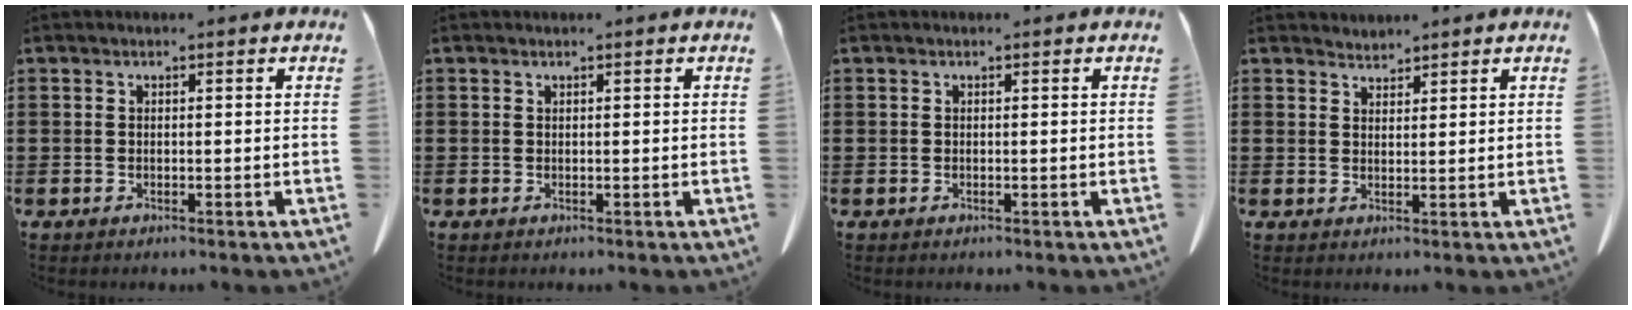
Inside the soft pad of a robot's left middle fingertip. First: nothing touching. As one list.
[{"total": 0.0}, {"total": 0.0}, {"total": 2.1, "force": [2.0, 0.4, -0.3], "torque": [0.001, -0.005, 0.041]}]